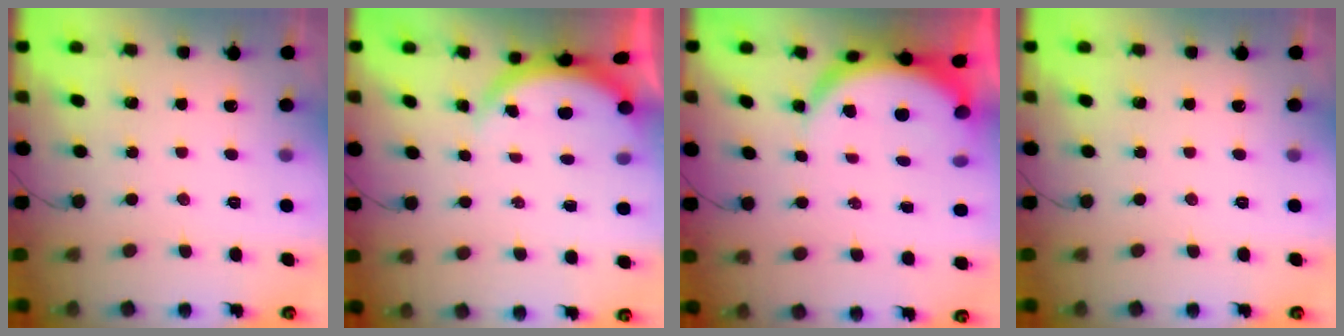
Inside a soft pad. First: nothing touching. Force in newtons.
{"total": 3.9, "press": 3.6, "slide": 1.5}
{"total": 7.4, "press": 7.3, "slide": 1.0}
{"total": 0.0}